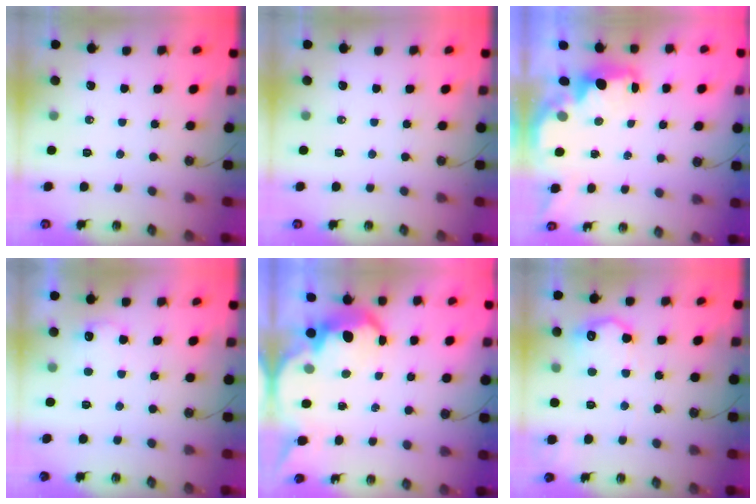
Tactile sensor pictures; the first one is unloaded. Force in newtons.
{"total": 0.0}
{"total": 2.8, "press": 2.7, "slide": 0.4}
{"total": 7.5, "press": 7.5, "slide": 0.5}
{"total": 7.1, "press": 7.1, "slide": 0.5}
{"total": 12.0, "press": 12.0, "slide": 0.5}